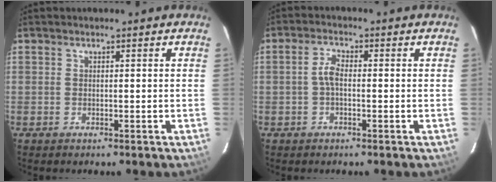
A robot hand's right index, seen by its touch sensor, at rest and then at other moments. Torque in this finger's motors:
{"motor_torque": [0.52, -0.10, 0.25, 0.07]}